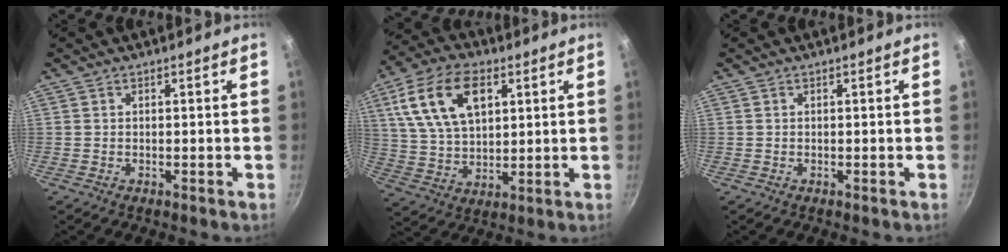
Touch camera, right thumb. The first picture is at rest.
{"total": 16.6, "force": [6.0, 9.8, 12.0], "torque": [-0.210, -0.006, 0.114]}
{"total": 0.0}